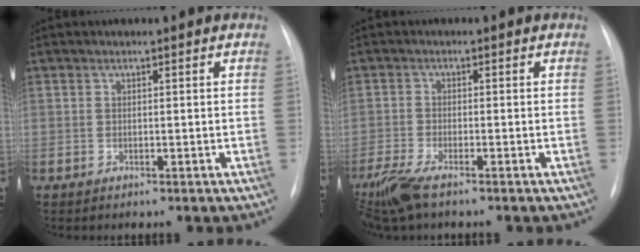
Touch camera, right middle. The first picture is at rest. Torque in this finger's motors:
{"motor_torque": [0.84, -0.73, 0.24, 0.08]}